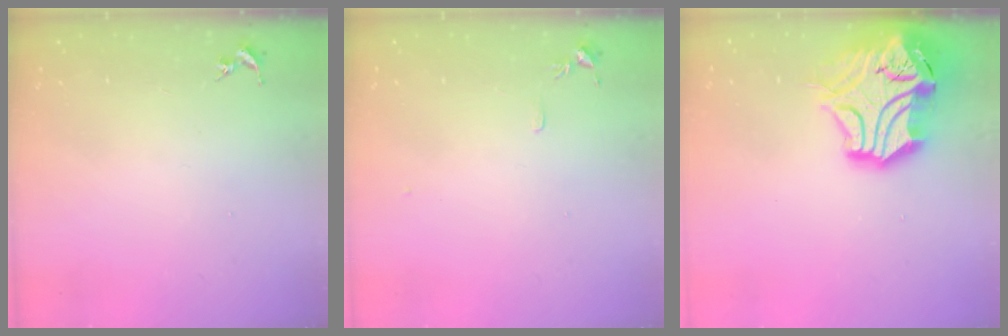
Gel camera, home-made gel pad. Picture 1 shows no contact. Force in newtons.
{"total": 4.4, "press": 4.4, "slide": 0.6}
{"total": 19.5, "press": 19.3, "slide": 2.9}